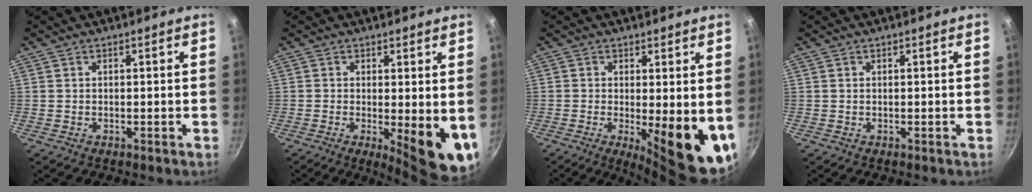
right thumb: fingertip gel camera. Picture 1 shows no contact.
{"total": 10.2, "force": [-1.4, 3.1, 9.6], "torque": [-0.106, -0.018, -0.014]}
{"total": 12.9, "force": [-1.9, 3.7, 12.2], "torque": [-0.135, -0.023, -0.019]}
{"total": 0.0}